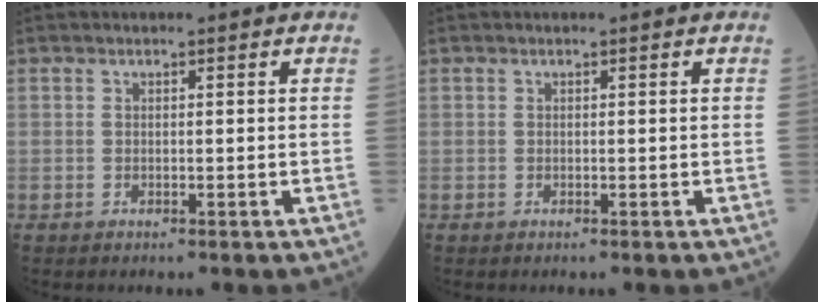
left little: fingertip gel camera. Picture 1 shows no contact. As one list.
[{"total": 0.0}]